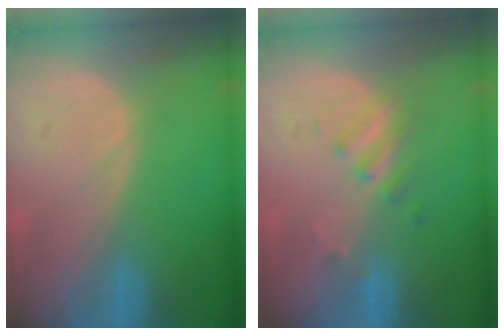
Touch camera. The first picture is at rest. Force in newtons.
{"total": 3.1, "press": 2.8, "slide": 1.2}